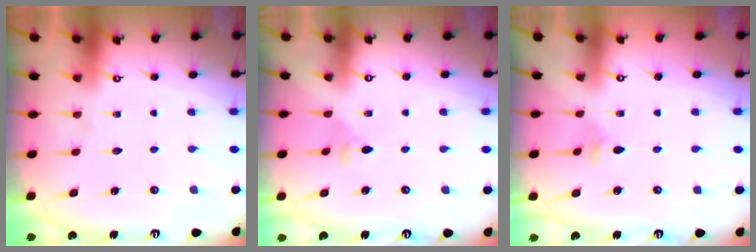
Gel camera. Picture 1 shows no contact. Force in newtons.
{"total": 3.2, "press": 3.2, "slide": 0.4}
{"total": 2.7, "press": 2.6, "slide": 0.7}